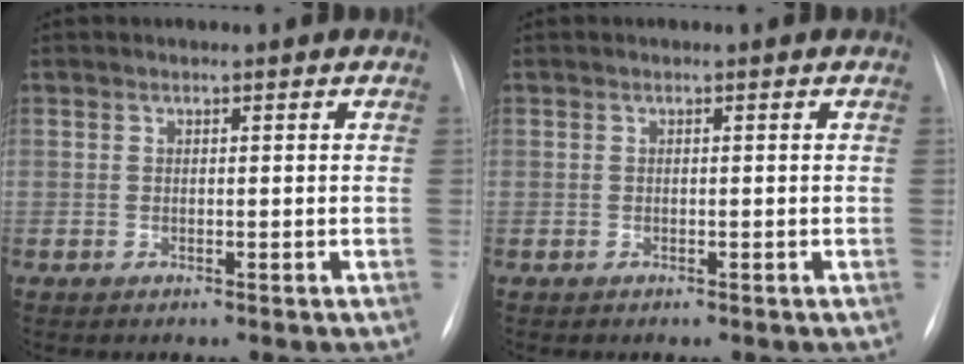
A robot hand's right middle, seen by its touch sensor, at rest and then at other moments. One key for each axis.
{"total": 0.0}